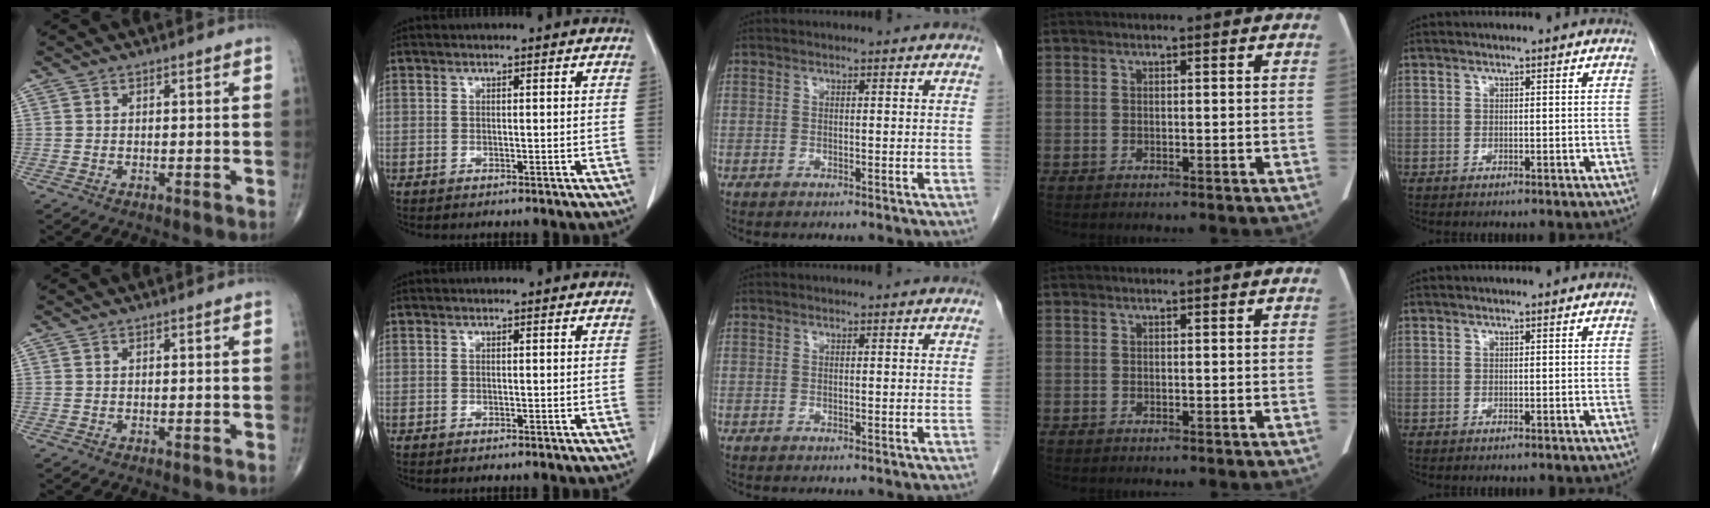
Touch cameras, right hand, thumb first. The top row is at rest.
{}